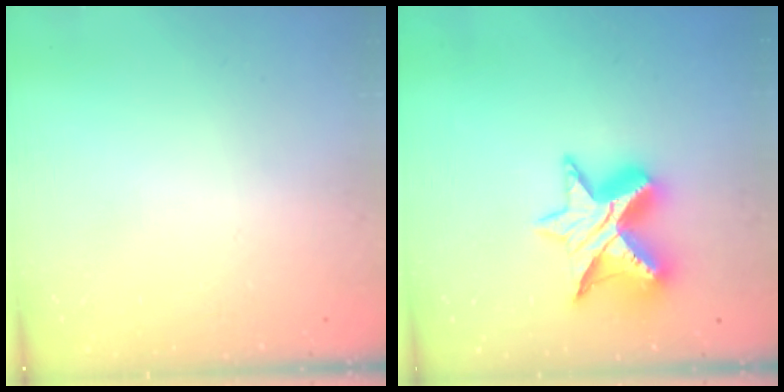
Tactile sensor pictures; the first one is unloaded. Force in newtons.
{"total": 12.4, "press": 12.4, "slide": 0.5}